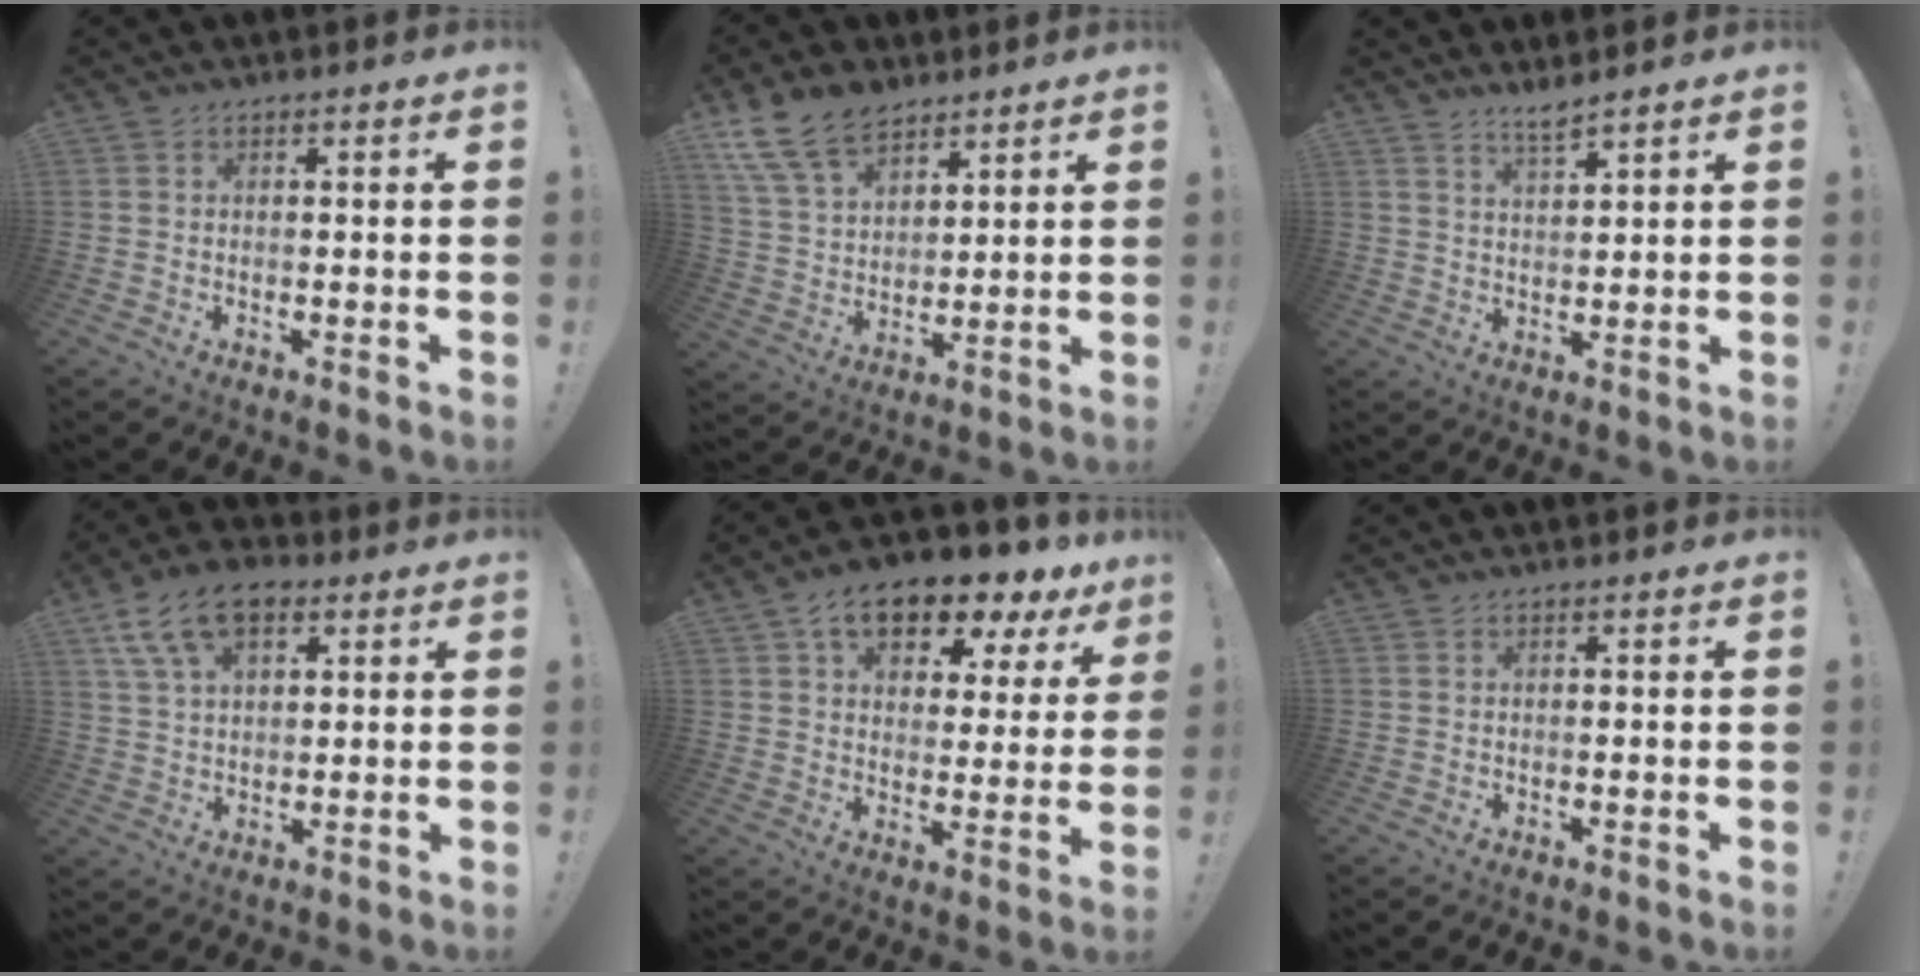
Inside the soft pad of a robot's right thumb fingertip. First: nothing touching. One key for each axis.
{"total": 14.1, "fx": 10.0, "fy": 7.8, "fz": 6.2, "tx": -0.128, "ty": -0.052, "tz": 0.193}
{"total": 4.1, "fx": 3.7, "fy": 0.1, "fz": 1.8, "tx": -0.031, "ty": -0.027, "tz": 0.063}
{"total": 12.5, "fx": 6.2, "fy": 7.0, "fz": 8.2, "tx": -0.154, "ty": -0.012, "tz": 0.118}
{"total": 12.2, "fx": 7.9, "fy": 6.1, "fz": 6.9, "tx": -0.106, "ty": -0.052, "tz": 0.139}
{"total": 0.0}